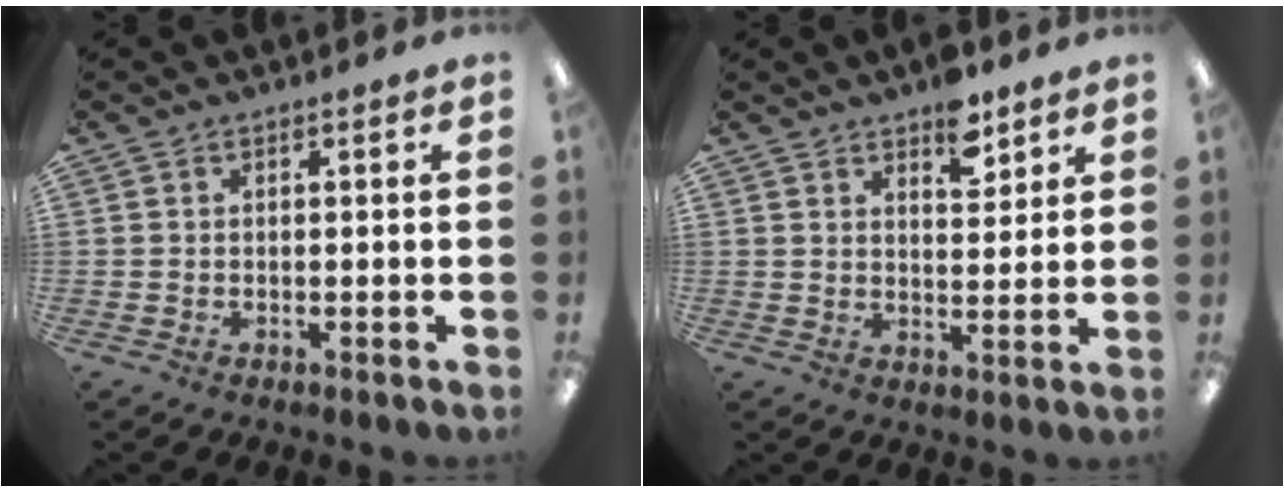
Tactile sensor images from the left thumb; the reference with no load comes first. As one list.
[{"total": 7.6, "force": [5.5, 3.6, 3.9], "torque": [-0.034, -0.033, 0.090]}]